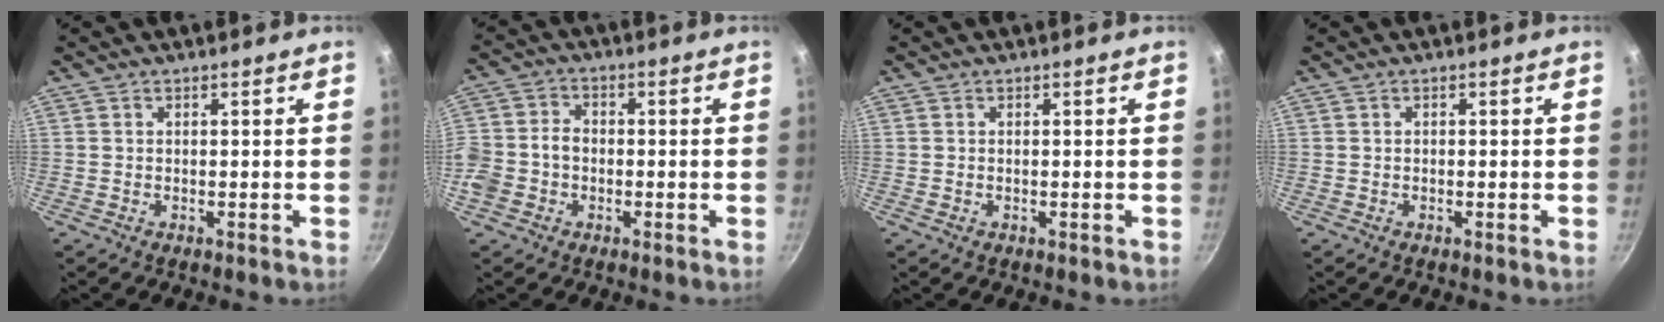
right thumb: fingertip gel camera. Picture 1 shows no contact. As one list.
[{"total": 8.3, "force": [-2.1, 6.7, 4.5], "torque": [-0.082, 0.030, -0.050]}, {"total": 0.0}, {"total": 0.0}]